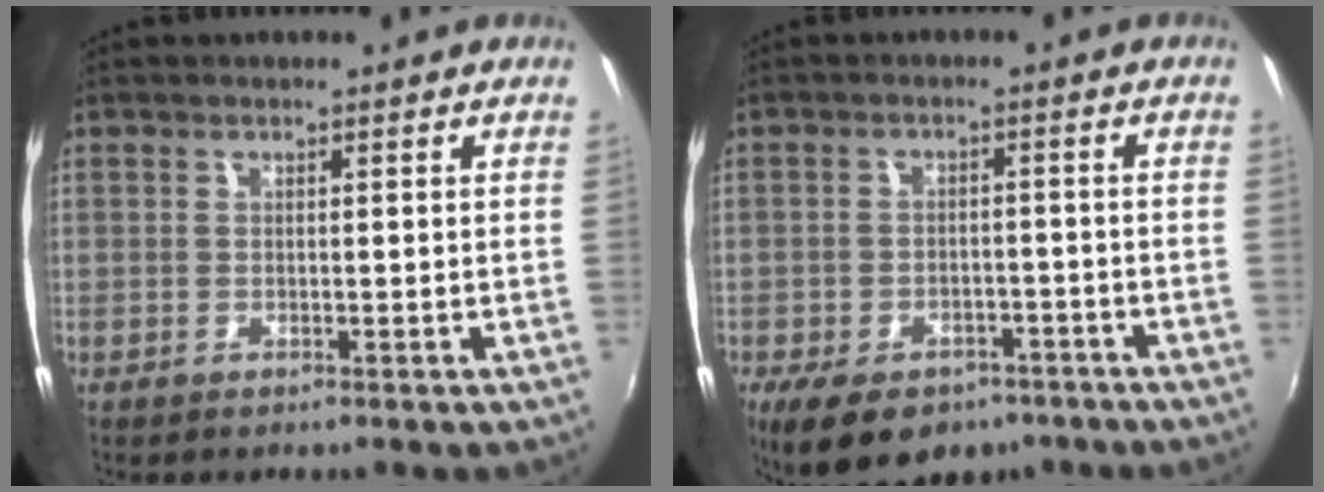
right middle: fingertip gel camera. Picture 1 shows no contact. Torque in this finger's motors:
{"motor_torque": [1.12, -1.02, 0.22, 0.05]}